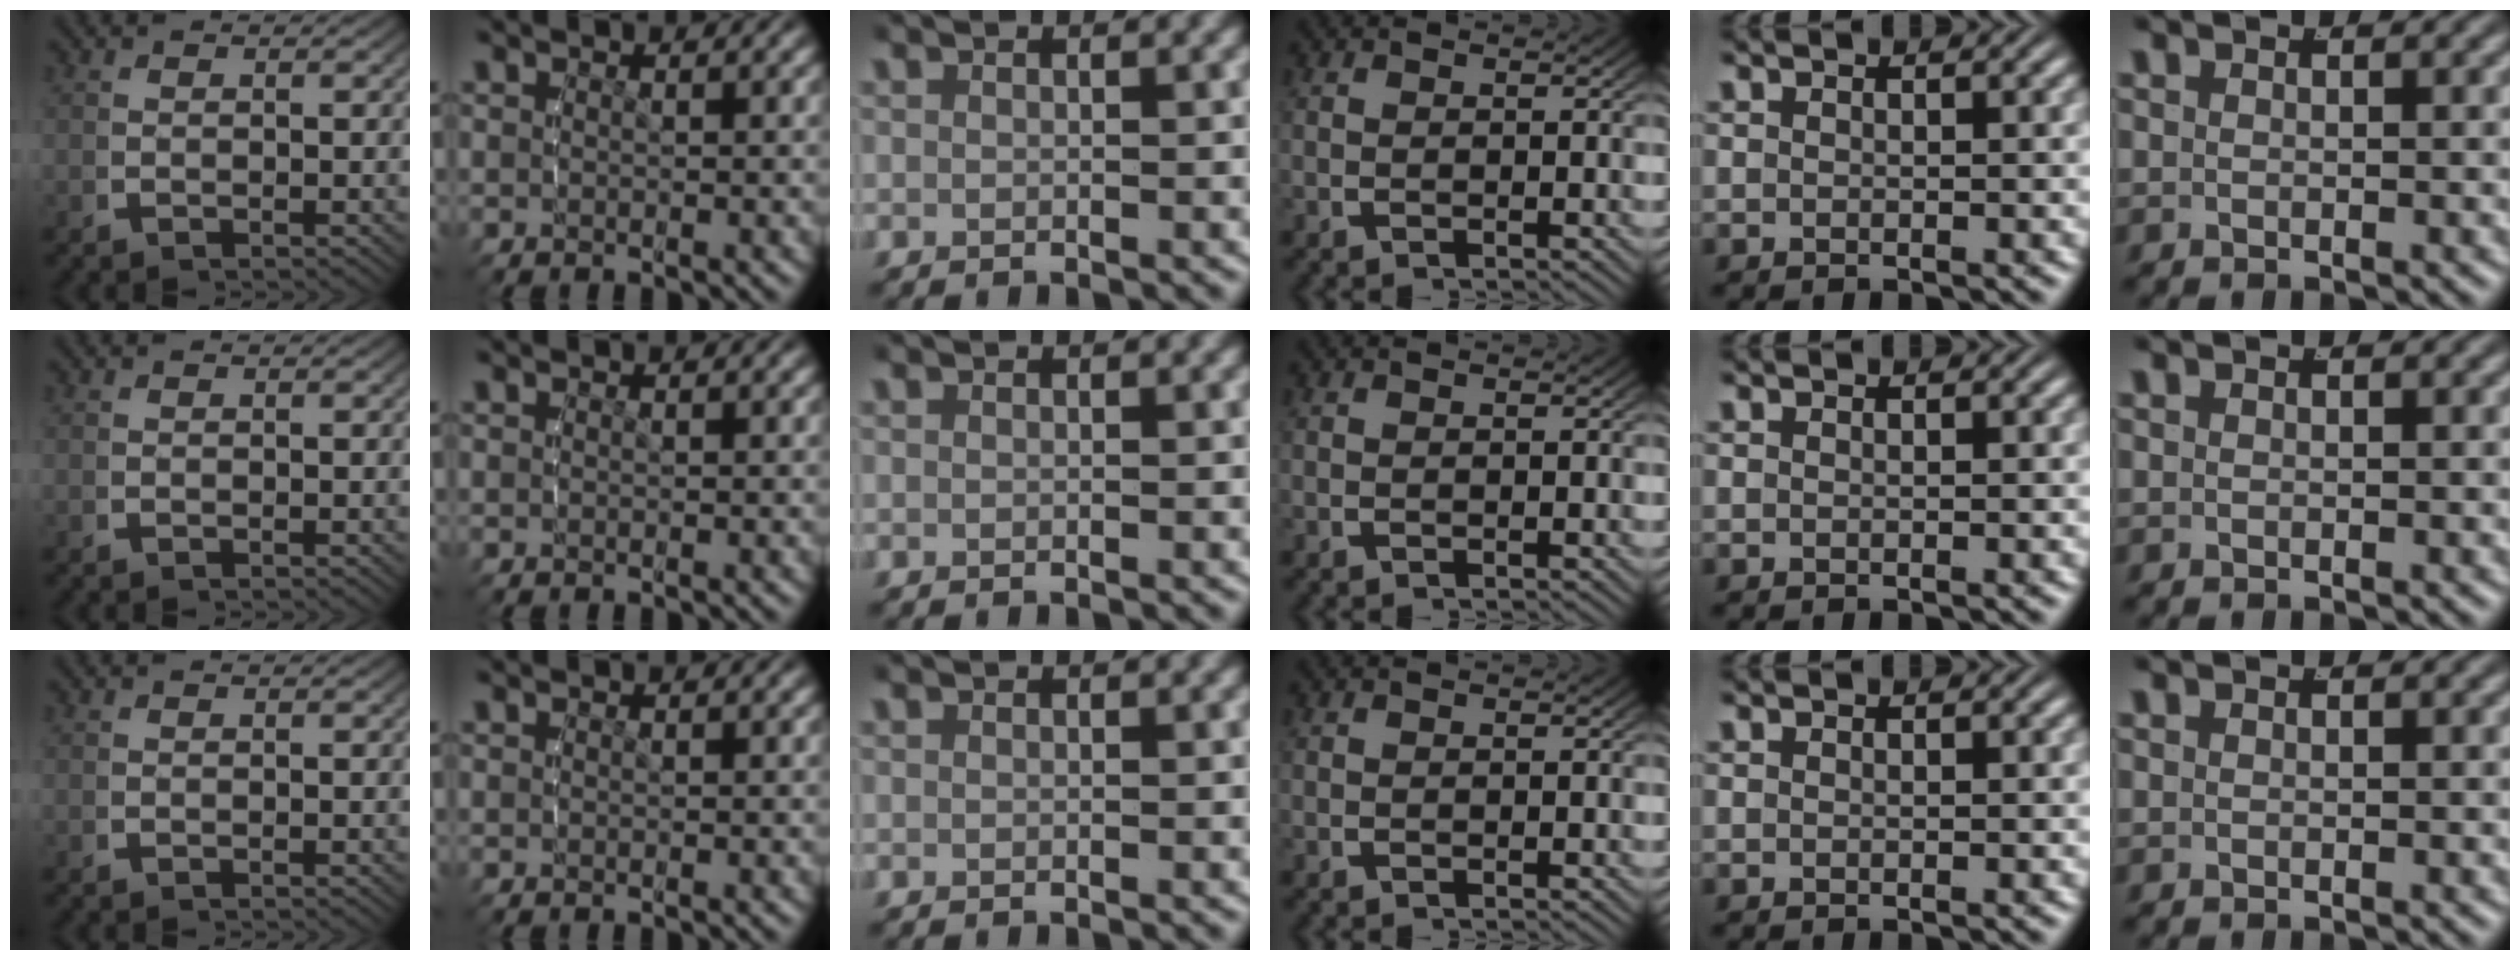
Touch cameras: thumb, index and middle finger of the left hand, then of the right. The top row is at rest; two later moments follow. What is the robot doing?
{"motion": "lift_and_place", "object": "cubes"}